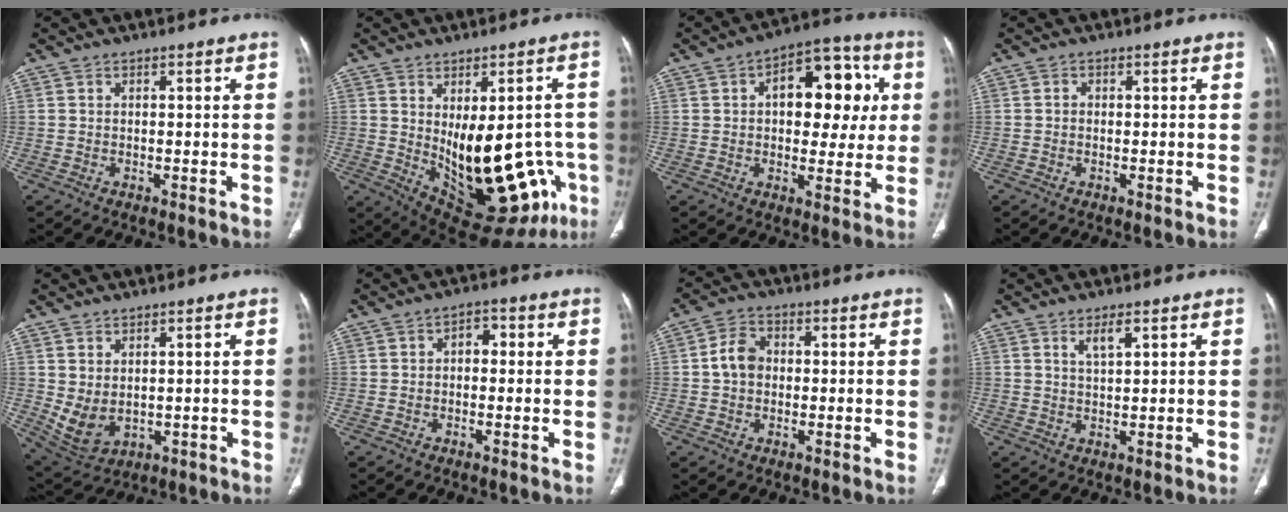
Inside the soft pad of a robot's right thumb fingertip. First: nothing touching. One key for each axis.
{"total": 23.4, "fx": -4.3, "fy": 11.2, "fz": 20.0, "tx": -0.226, "ty": -0.015, "tz": -0.022}
{"total": 16.3, "fx": 3.3, "fy": 9.3, "fz": 12.9, "tx": -0.124, "ty": 0.021, "tz": 0.045}
{"total": 0.8, "fx": -0.1, "fy": 0.7, "fz": 0.3, "tx": -0.003, "ty": 0.003, "tz": -0.004}
{"total": 6.7, "fx": 0.4, "fy": 4.5, "fz": 5.0, "tx": -0.088, "ty": -0.008, "tz": 0.033}
{"total": 3.3, "fx": 0.3, "fy": 2.2, "fz": 2.4, "tx": -0.021, "ty": 0.013, "tz": -0.002}
{"total": 5.5, "fx": 0.1, "fy": 4.3, "fz": 3.4, "tx": -0.055, "ty": 0.015, "tz": -0.004}
{"total": 2.9, "fx": 1.6, "fy": 0.8, "fz": 2.2, "tx": -0.044, "ty": -0.008, "tz": 0.034}